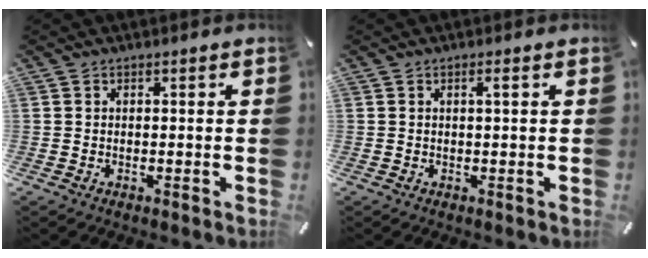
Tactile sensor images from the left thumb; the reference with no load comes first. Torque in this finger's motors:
{"motor_torque": [0.22, 0.28, 0.29, -0.05, 0.07]}